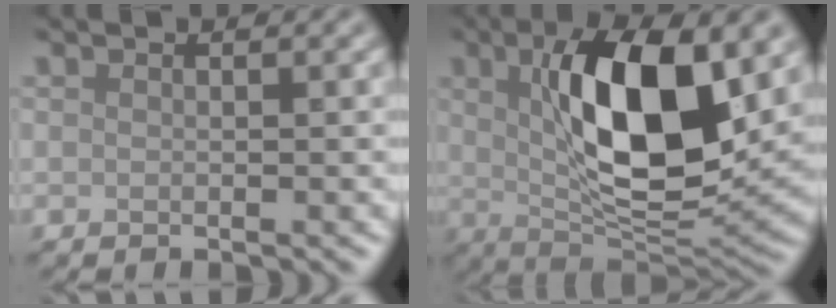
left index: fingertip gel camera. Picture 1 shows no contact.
{"total": 11.6, "force": [2.7, 4.2, 10.4], "torque": [-0.168, 0.001, 0.045]}